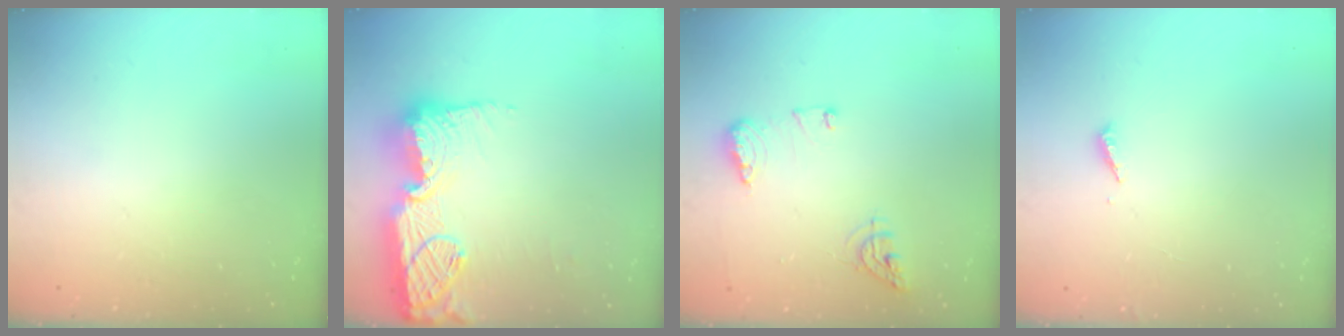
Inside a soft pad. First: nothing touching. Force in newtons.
{"total": 21.2, "press": 21.2, "slide": 1.2}
{"total": 8.6, "press": 8.4, "slide": 1.4}
{"total": 2.0, "press": 2.0, "slide": 0.2}